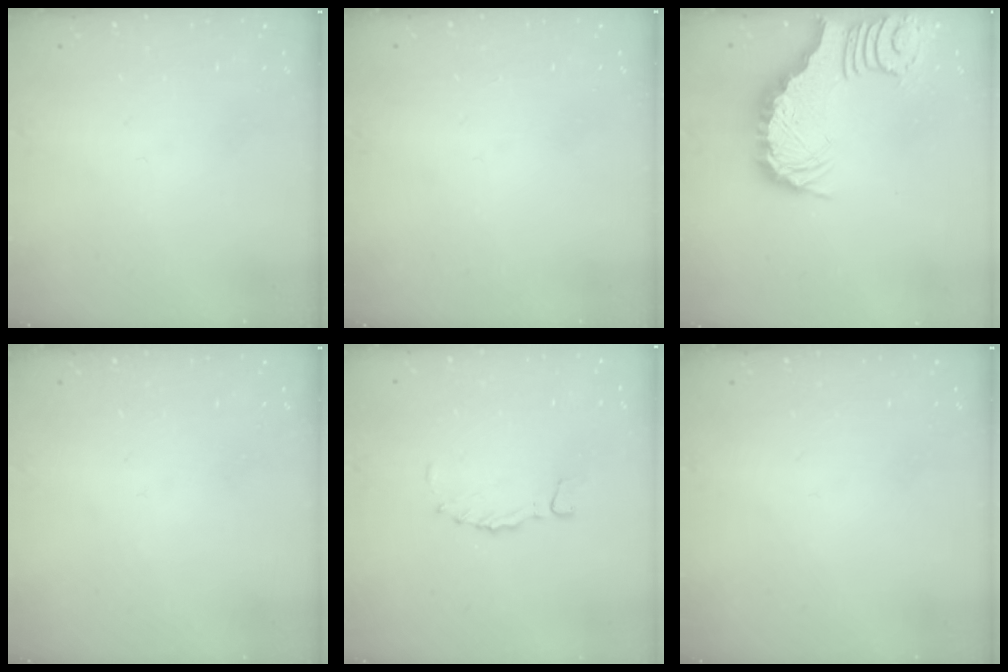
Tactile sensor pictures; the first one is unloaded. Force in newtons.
{"total": 1.6, "press": 1.6, "slide": 0.3}
{"total": 3.8, "press": 3.8, "slide": 0.7}
{"total": 0.0}
{"total": 1.2, "press": 1.2, "slide": 0.3}
{"total": 0.0}